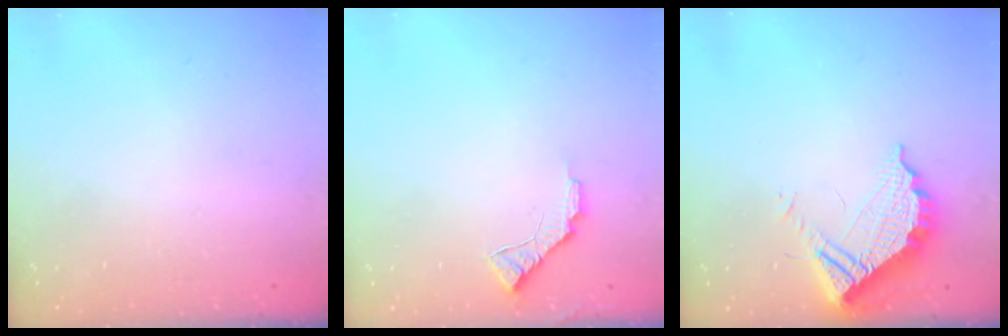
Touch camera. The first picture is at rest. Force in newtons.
{"total": 7.5, "press": 7.5, "slide": 0.7}
{"total": 11.0, "press": 11.0, "slide": 0.9}